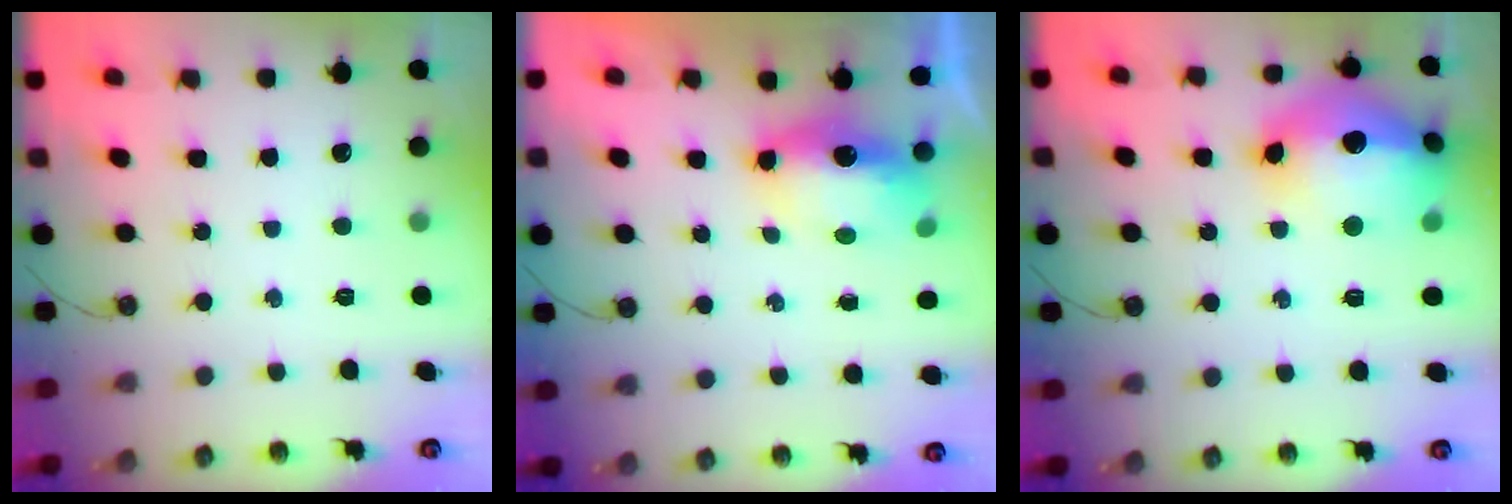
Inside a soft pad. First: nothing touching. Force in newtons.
{"total": 8.2, "press": 8.1, "slide": 0.9}
{"total": 21.4, "press": 21.3, "slide": 1.8}